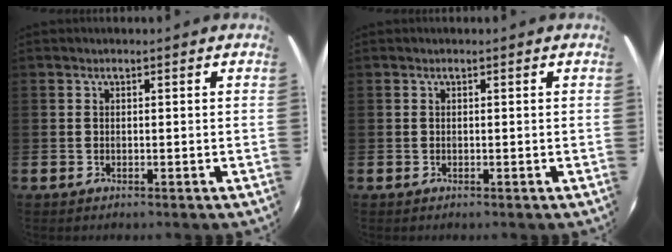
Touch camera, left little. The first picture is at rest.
{"total": 0.0}